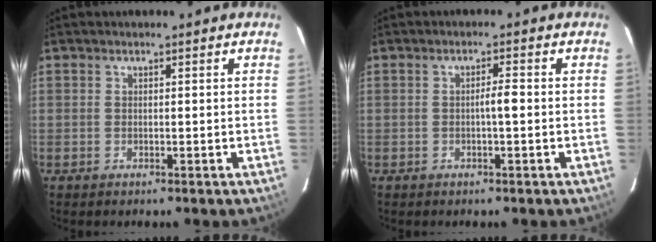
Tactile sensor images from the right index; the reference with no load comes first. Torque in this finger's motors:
{"motor_torque": [0.41, 0.14, 0.06, 0.05]}